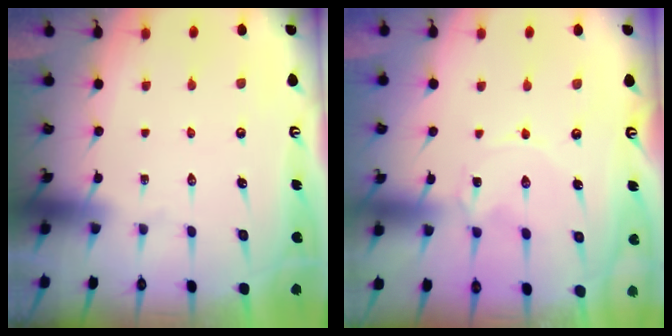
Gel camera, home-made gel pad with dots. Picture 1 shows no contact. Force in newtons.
{"total": 0.0}